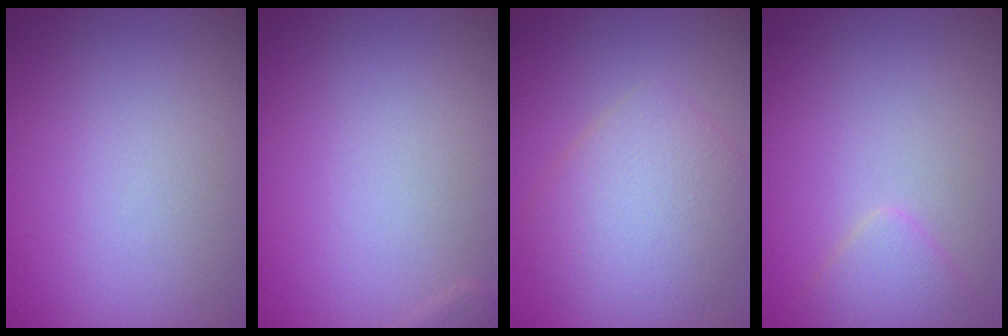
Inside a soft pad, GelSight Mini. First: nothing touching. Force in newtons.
{"total": 0.7, "press": 0.7, "slide": 0.0}
{"total": 5.0, "press": 5.0, "slide": 0.1}
{"total": 1.9, "press": 1.9, "slide": 0.1}